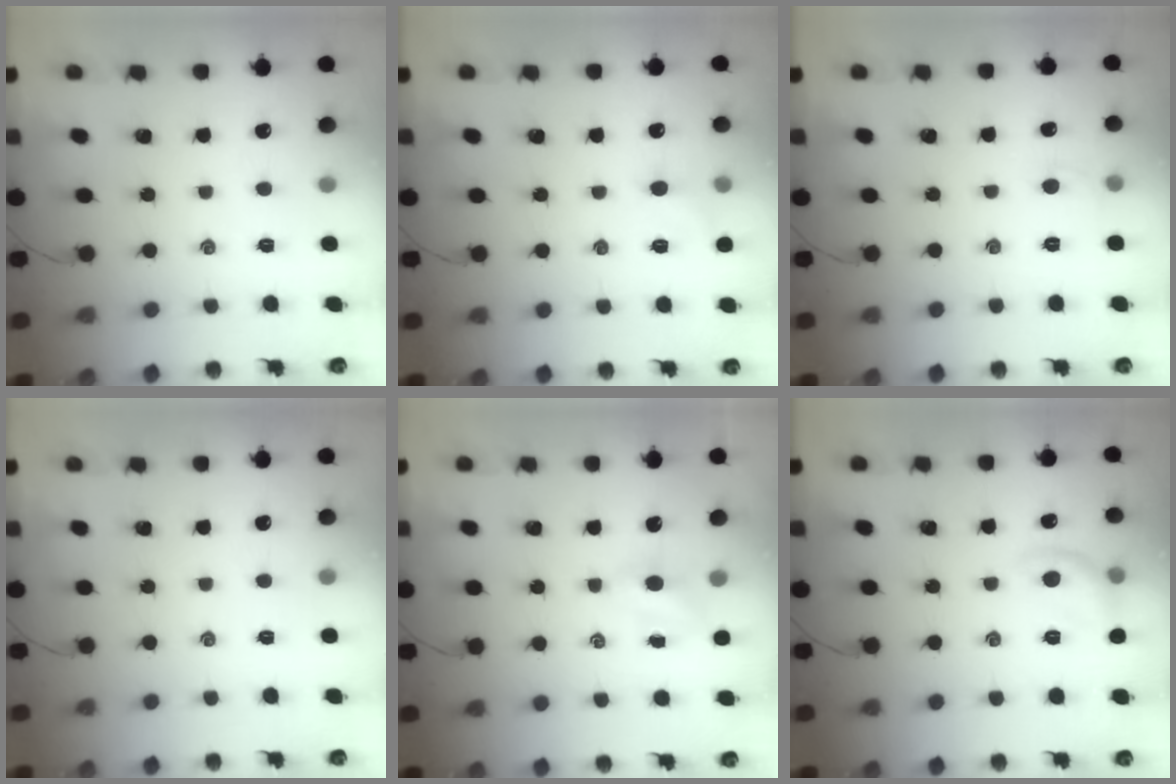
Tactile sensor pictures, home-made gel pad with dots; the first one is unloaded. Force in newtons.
{"total": 5.8, "press": 5.6, "slide": 1.8}
{"total": 4.0, "press": 3.8, "slide": 1.3}
{"total": 0.0}
{"total": 3.6, "press": 3.5, "slide": 1.0}
{"total": 9.1, "press": 9.1, "slide": 0.8}